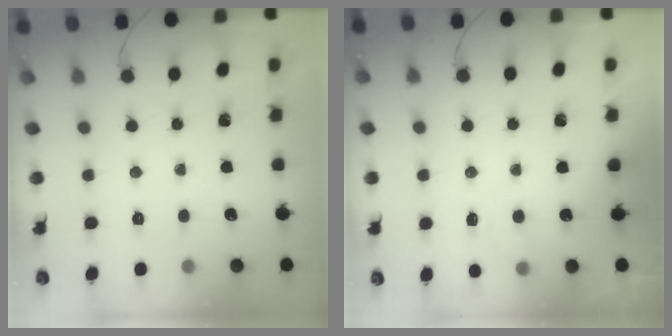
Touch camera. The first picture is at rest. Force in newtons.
{"total": 4.0, "press": 3.8, "slide": 1.2}